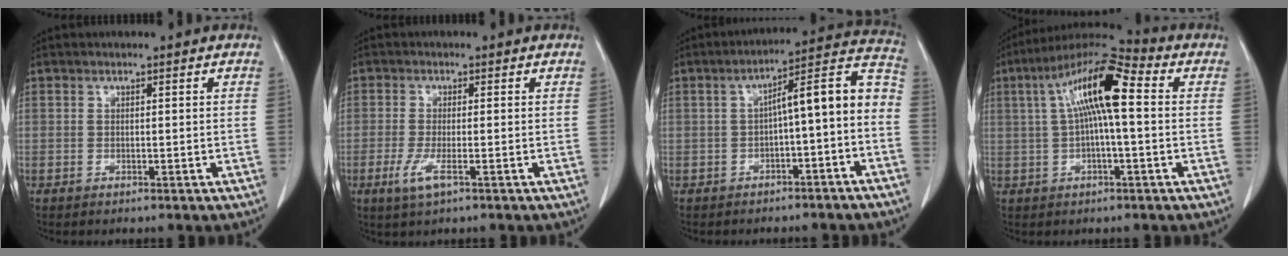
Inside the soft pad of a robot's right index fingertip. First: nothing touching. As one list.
[{"total": 3.8, "force": [-1.7, 0.5, 3.4], "torque": [-0.073, -0.010, -0.032]}, {"total": 10.8, "force": [-1.9, 2.1, 10.5], "torque": [-0.138, 0.048, -0.026]}, {"total": 12.2, "force": [1.9, 1.9, 11.9], "torque": [-0.220, 0.038, 0.025]}]